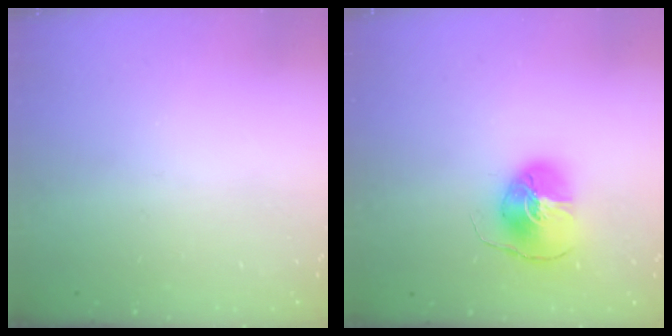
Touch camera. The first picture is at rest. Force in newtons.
{"total": 8.2, "press": 8.1, "slide": 1.0}